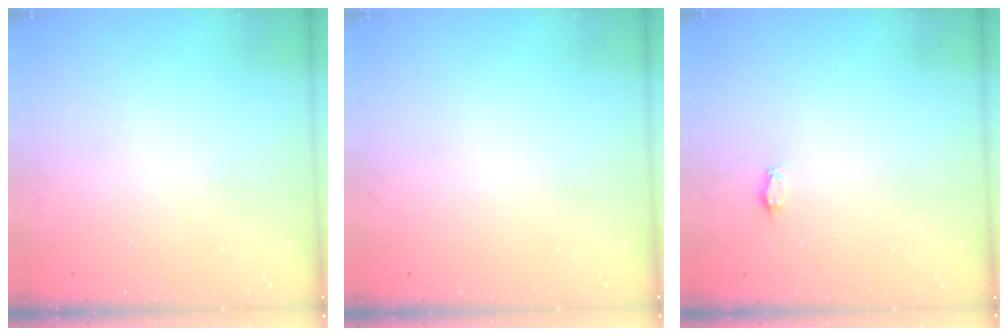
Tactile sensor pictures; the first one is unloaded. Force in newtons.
{"total": 0.0}
{"total": 2.3, "press": 2.3, "slide": 0.3}